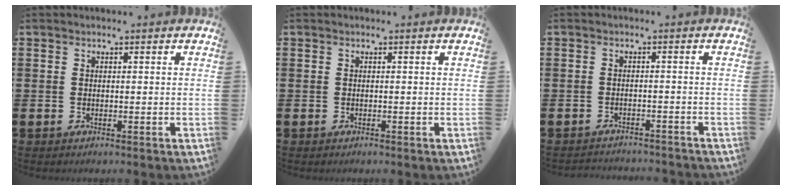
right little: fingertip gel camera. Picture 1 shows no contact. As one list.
[{"total": 0.0}, {"total": 1.7, "force": [-1.7, -0.1, -0.2], "torque": [-0.002, 0.004, -0.037]}]